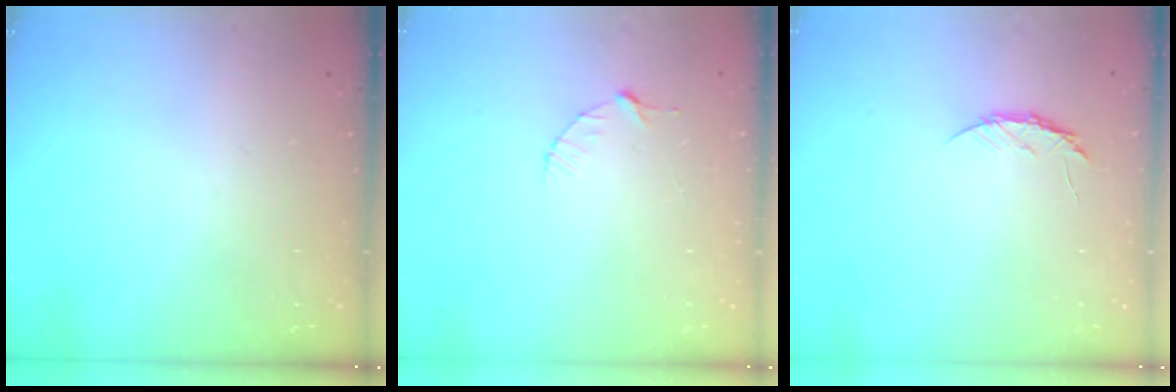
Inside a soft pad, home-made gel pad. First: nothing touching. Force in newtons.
{"total": 3.8, "press": 3.7, "slide": 0.4}
{"total": 4.2, "press": 4.2, "slide": 0.5}